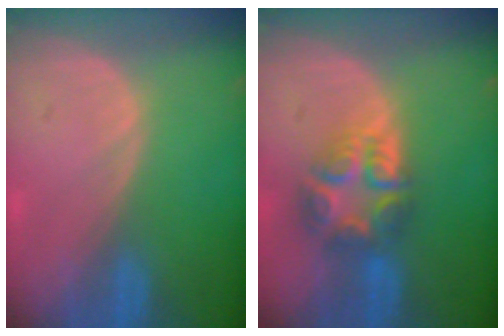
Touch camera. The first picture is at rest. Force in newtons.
{"total": 7.7, "press": 6.8, "slide": 3.6}